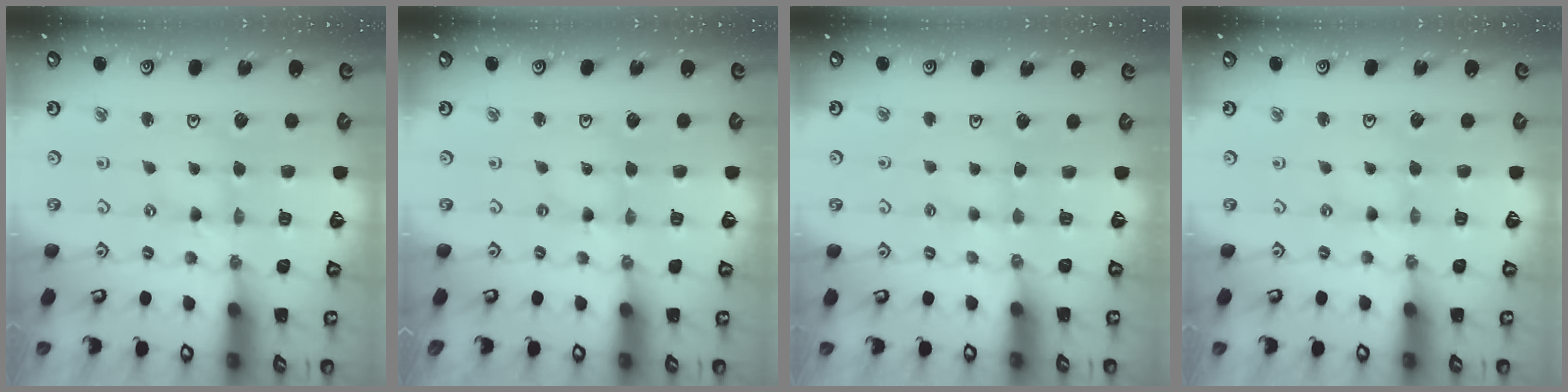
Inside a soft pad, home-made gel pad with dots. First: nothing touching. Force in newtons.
{"total": 0.0}
{"total": 1.9, "press": 1.8, "slide": 0.3}
{"total": 0.0}